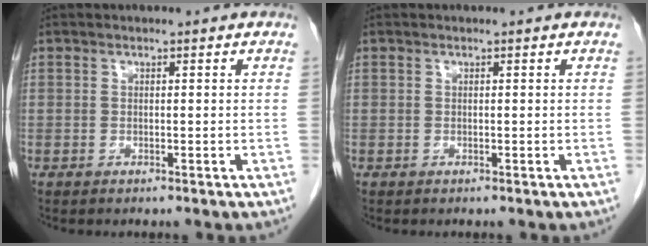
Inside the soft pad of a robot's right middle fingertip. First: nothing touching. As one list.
[{"total": 0.0}]